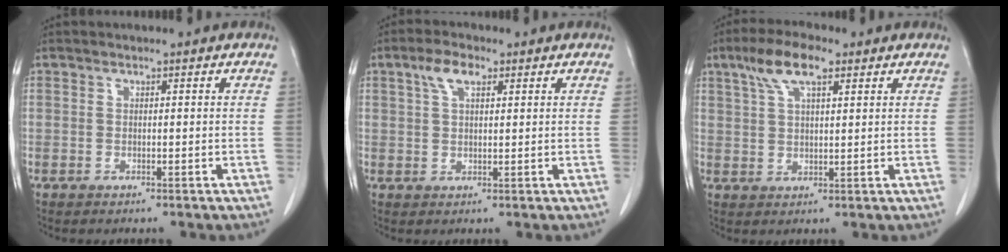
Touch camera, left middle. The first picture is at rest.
{"total": 4.0, "force": [2.0, 1.7, 3.0], "torque": [-0.066, 0.011, 0.041]}
{"total": 7.1, "force": [4.1, 2.0, 5.4], "torque": [-0.114, 0.019, 0.077]}